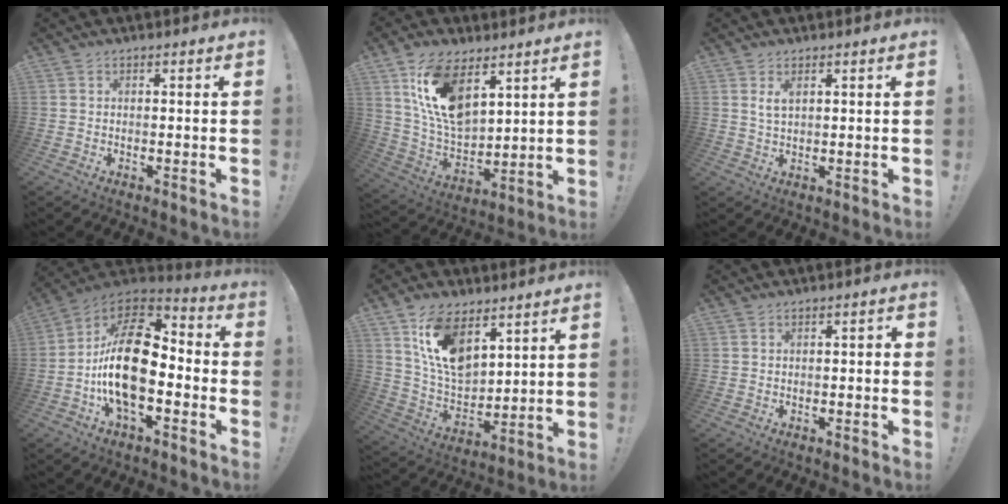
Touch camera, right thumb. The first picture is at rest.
{"total": 16.3, "force": [8.6, 9.0, 10.4], "torque": [-0.216, -0.049, 0.159]}
{"total": 3.0, "force": [1.4, 1.3, 2.3], "torque": [-0.049, 0.001, 0.027]}
{"total": 22.4, "force": [-2.4, 11.9, 18.9], "torque": [-0.350, 0.020, -0.037]}
{"total": 14.6, "force": [8.7, 8.3, 8.4], "torque": [-0.168, -0.052, 0.162]}
{"total": 1.4, "force": [-1.2, 0.4, 0.5], "torque": [-0.011, 0.006, -0.022]}